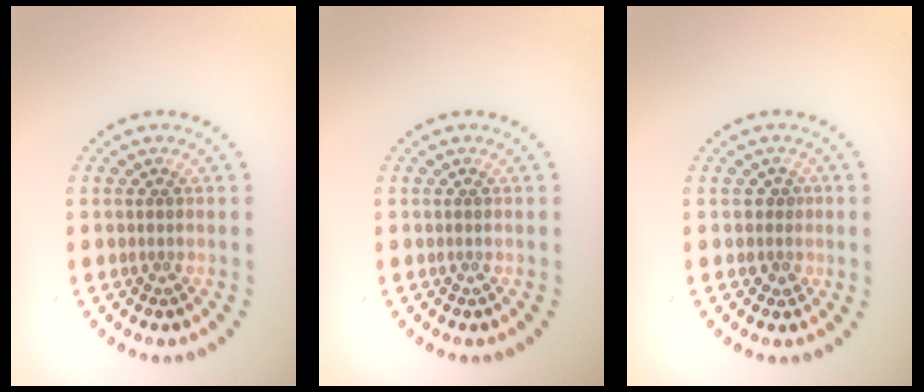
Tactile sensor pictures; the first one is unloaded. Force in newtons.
{"total": 0.0}
{"total": 1.5, "press": 1.1, "slide": 1.0}